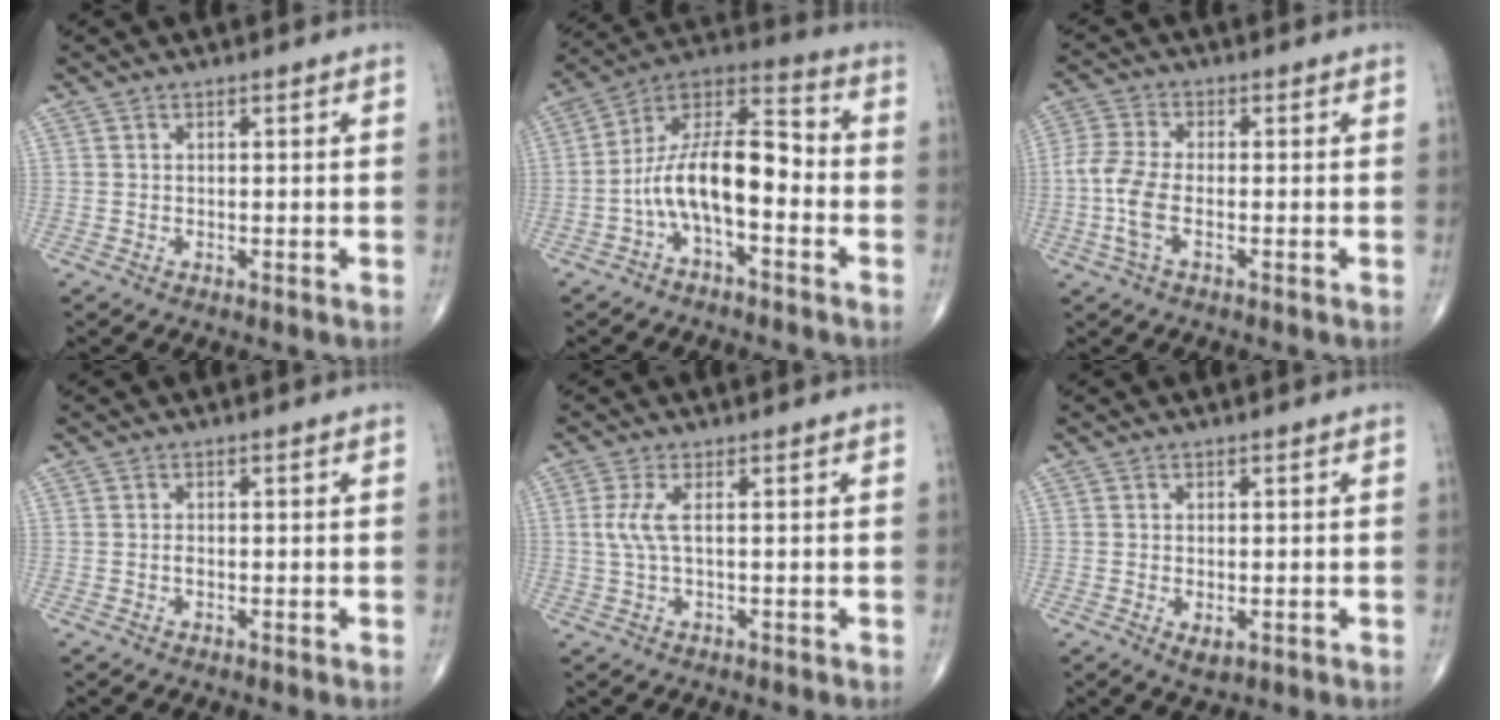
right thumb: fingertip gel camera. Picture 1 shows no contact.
{"total": 14.1, "force": [-3.4, 5.9, 12.3], "torque": [-0.214, 0.062, -0.070]}
{"total": 6.9, "force": [-1.8, 3.0, 6.0], "torque": [-0.154, 0.010, -0.041]}
{"total": 0.7, "force": [-0.2, 0.4, 0.5], "torque": [-0.010, 0.000, -0.005]}
{"total": 3.3, "force": [0.4, 0.6, 3.2], "torque": [-0.096, 0.003, 0.010]}
{"total": 2.3, "force": [-0.6, 1.2, 1.9], "torque": [-0.029, -0.004, -0.005]}